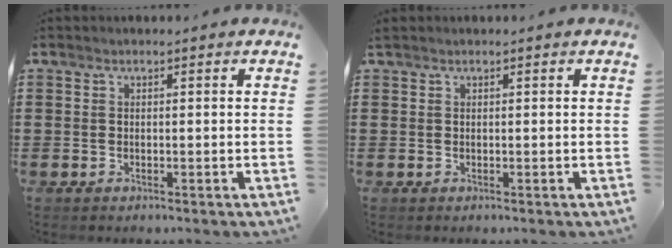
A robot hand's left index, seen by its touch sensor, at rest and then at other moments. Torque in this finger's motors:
{"motor_torque": [0.51, -0.62, 0.07, 0.00]}